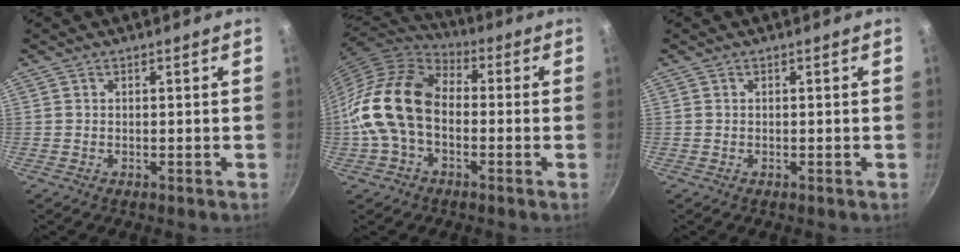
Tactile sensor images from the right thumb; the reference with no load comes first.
{"total": 15.3, "force": [-1.8, 10.4, 11.0], "torque": [-0.189, 0.038, -0.053]}
{"total": 0.0}